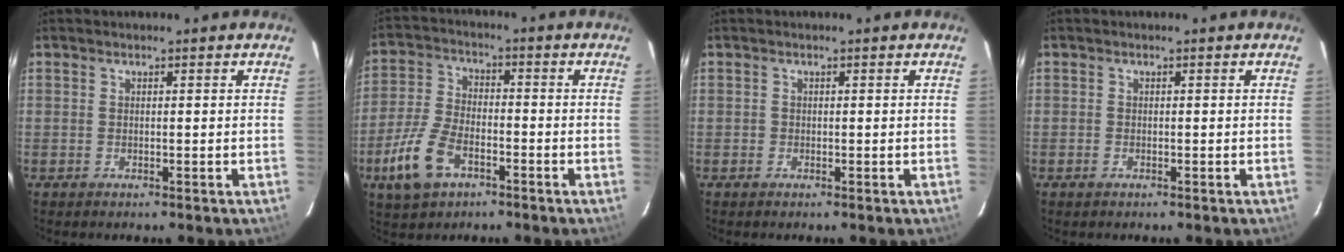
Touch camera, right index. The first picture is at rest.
{"total": 10.8, "force": [-5.4, 5.7, 7.4], "torque": [-0.172, -0.001, -0.101]}
{"total": 0.6, "force": [-0.2, 0.6, 0.0], "torque": [0.004, 0.000, -0.004]}
{"total": 0.7, "force": [-0.5, 0.4, 0.3], "torque": [-0.004, 0.000, -0.010]}